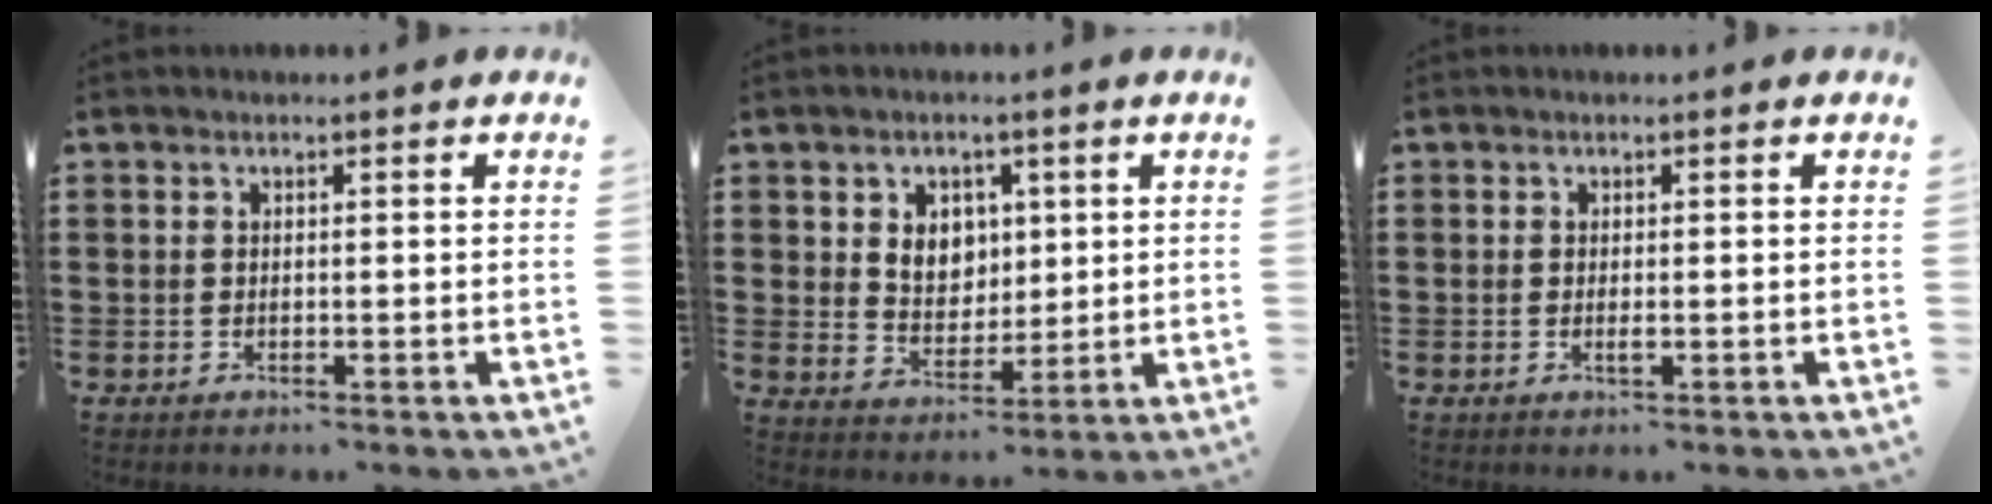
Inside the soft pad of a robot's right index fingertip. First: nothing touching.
{"total": 5.0, "force": [1.8, 4.3, 1.7], "torque": [-0.038, 0.007, 0.028]}
{"total": 1.0, "force": [-0.2, 0.1, 1.0], "torque": [-0.026, -0.007, -0.005]}